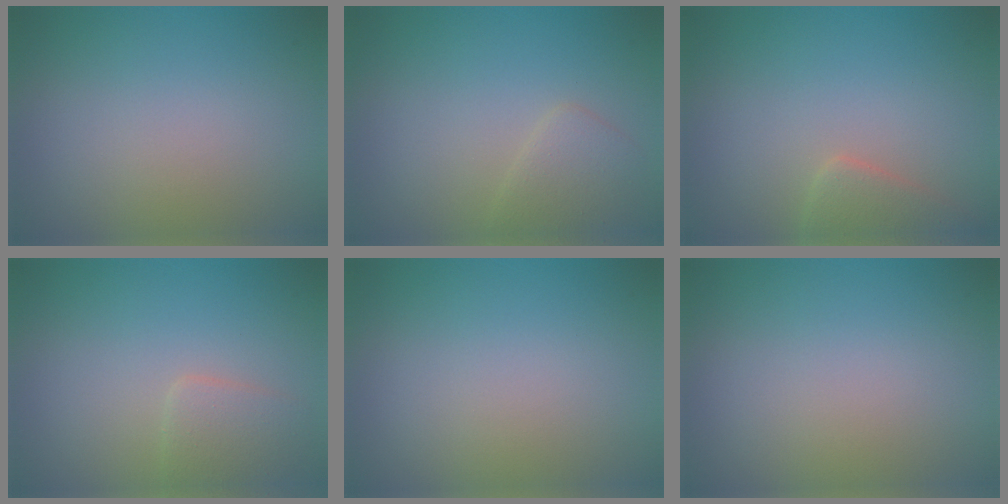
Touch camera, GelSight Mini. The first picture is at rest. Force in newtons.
{"total": 2.0, "press": 2.0, "slide": 0.0}
{"total": 2.2, "press": 2.2, "slide": 0.2}
{"total": 2.1, "press": 2.1, "slide": 0.1}
{"total": 0.0}
{"total": 0.0}